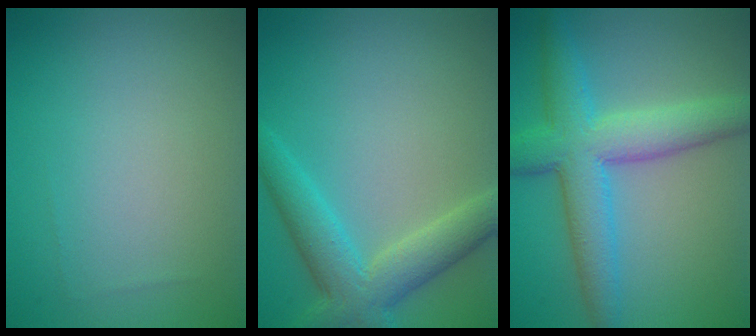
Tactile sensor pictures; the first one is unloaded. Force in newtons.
{"total": 5.3, "press": 5.3, "slide": 0.4}
{"total": 7.2, "press": 7.2, "slide": 0.2}